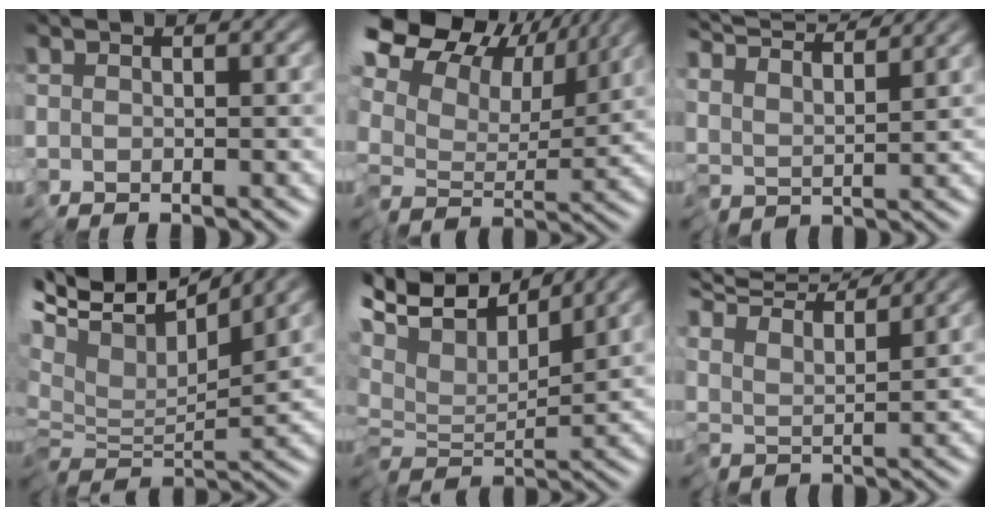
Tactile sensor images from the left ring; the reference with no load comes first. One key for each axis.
{"total": 14.6, "fx": 8.5, "fy": 8.8, "fz": 7.9, "tx": -0.190, "ty": 0.051, "tz": 0.139}
{"total": 7.1, "fx": 6.9, "fy": 0.3, "fz": 1.9, "tx": -0.062, "ty": 0.020, "tz": 0.119}
{"total": 9.8, "fx": 6.9, "fy": 2.0, "fz": 6.6, "tx": -0.144, "ty": 0.019, "tz": 0.113}
{"total": 6.3, "fx": 4.7, "fy": 0.8, "fz": 4.2, "tx": -0.104, "ty": 0.014, "tz": 0.078}
{"total": 8.1, "fx": 7.7, "fy": 0.6, "fz": 2.3, "tx": -0.077, "ty": 0.020, "tz": 0.121}